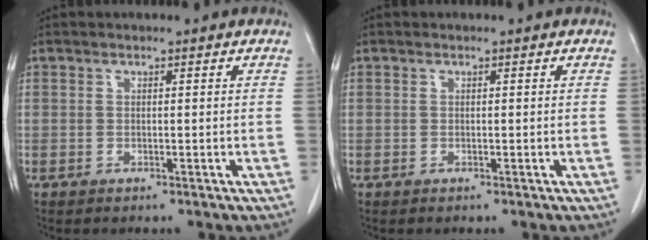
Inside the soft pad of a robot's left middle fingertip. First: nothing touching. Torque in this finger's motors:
{"motor_torque": [0.00, 0.00, 0.00, 0.00]}